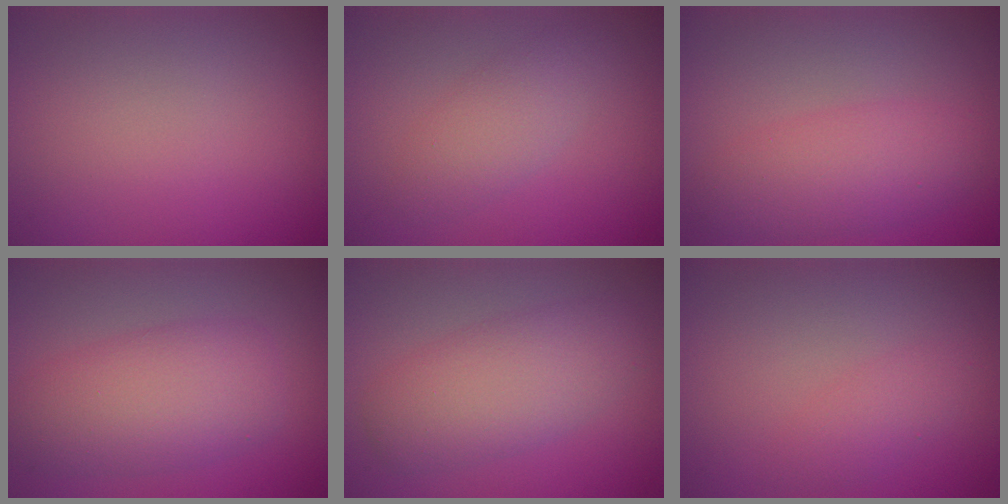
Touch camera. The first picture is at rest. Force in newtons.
{"total": 2.5, "press": 2.5, "slide": 0.2}
{"total": 3.7, "press": 3.7, "slide": 0.1}
{"total": 5.6, "press": 5.6, "slide": 0.1}
{"total": 4.7, "press": 4.7, "slide": 0.2}
{"total": 1.4, "press": 1.4, "slide": 0.0}